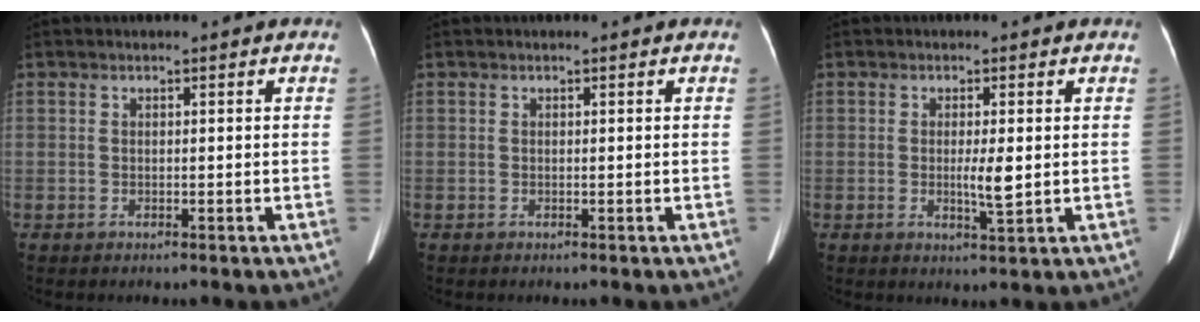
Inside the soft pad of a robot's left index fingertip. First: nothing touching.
{"total": 0.0}
{"total": 3.4, "force": [-0.1, 0.5, 3.3], "torque": [-0.060, -0.005, 0.000]}